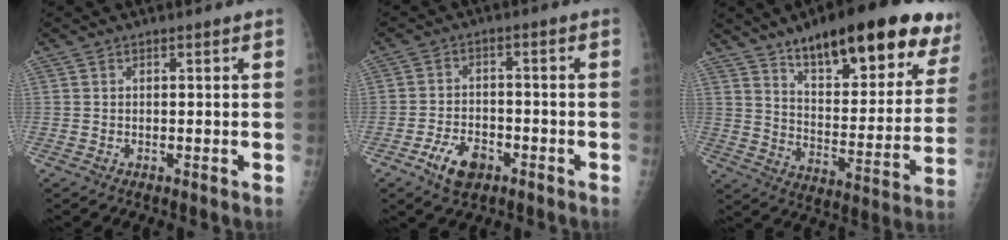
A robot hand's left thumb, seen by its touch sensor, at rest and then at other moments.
{"total": 6.7, "force": [-3.8, 3.9, 4.0], "torque": [-0.062, 0.020, -0.064]}
{"total": 27.1, "force": [17.2, 8.8, 19.0], "torque": [-0.225, -0.056, 0.252]}